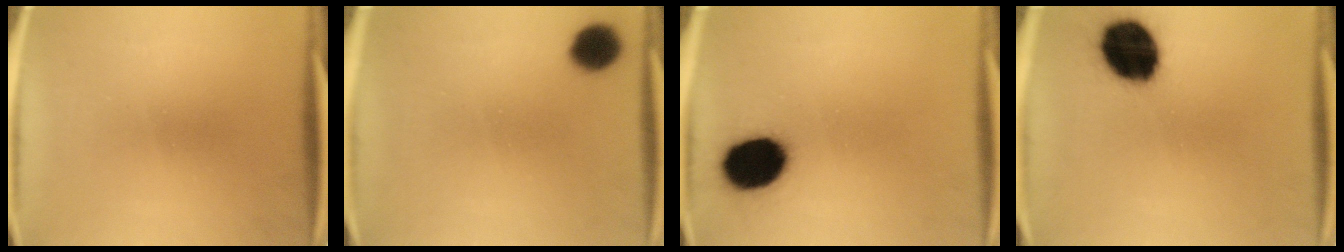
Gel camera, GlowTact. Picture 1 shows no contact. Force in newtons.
{"total": 6.8}
{"total": 14.5}
{"total": 17.1}